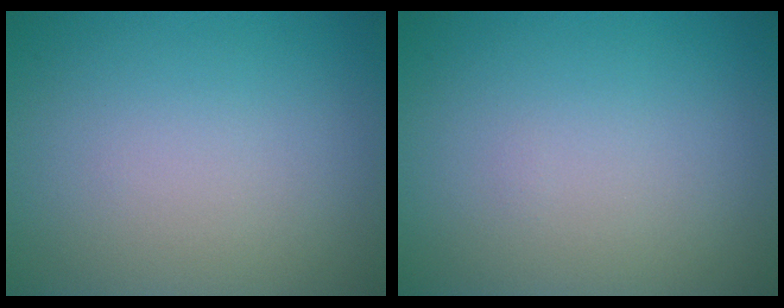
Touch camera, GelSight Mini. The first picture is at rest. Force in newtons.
{"total": 0.0}